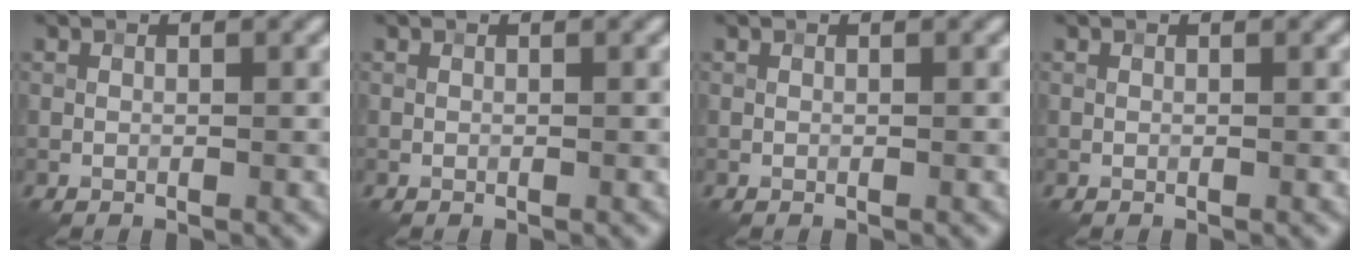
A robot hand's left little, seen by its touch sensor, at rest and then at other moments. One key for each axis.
{"total": 0.0}
{"total": 0.0}
{"total": 0.0}